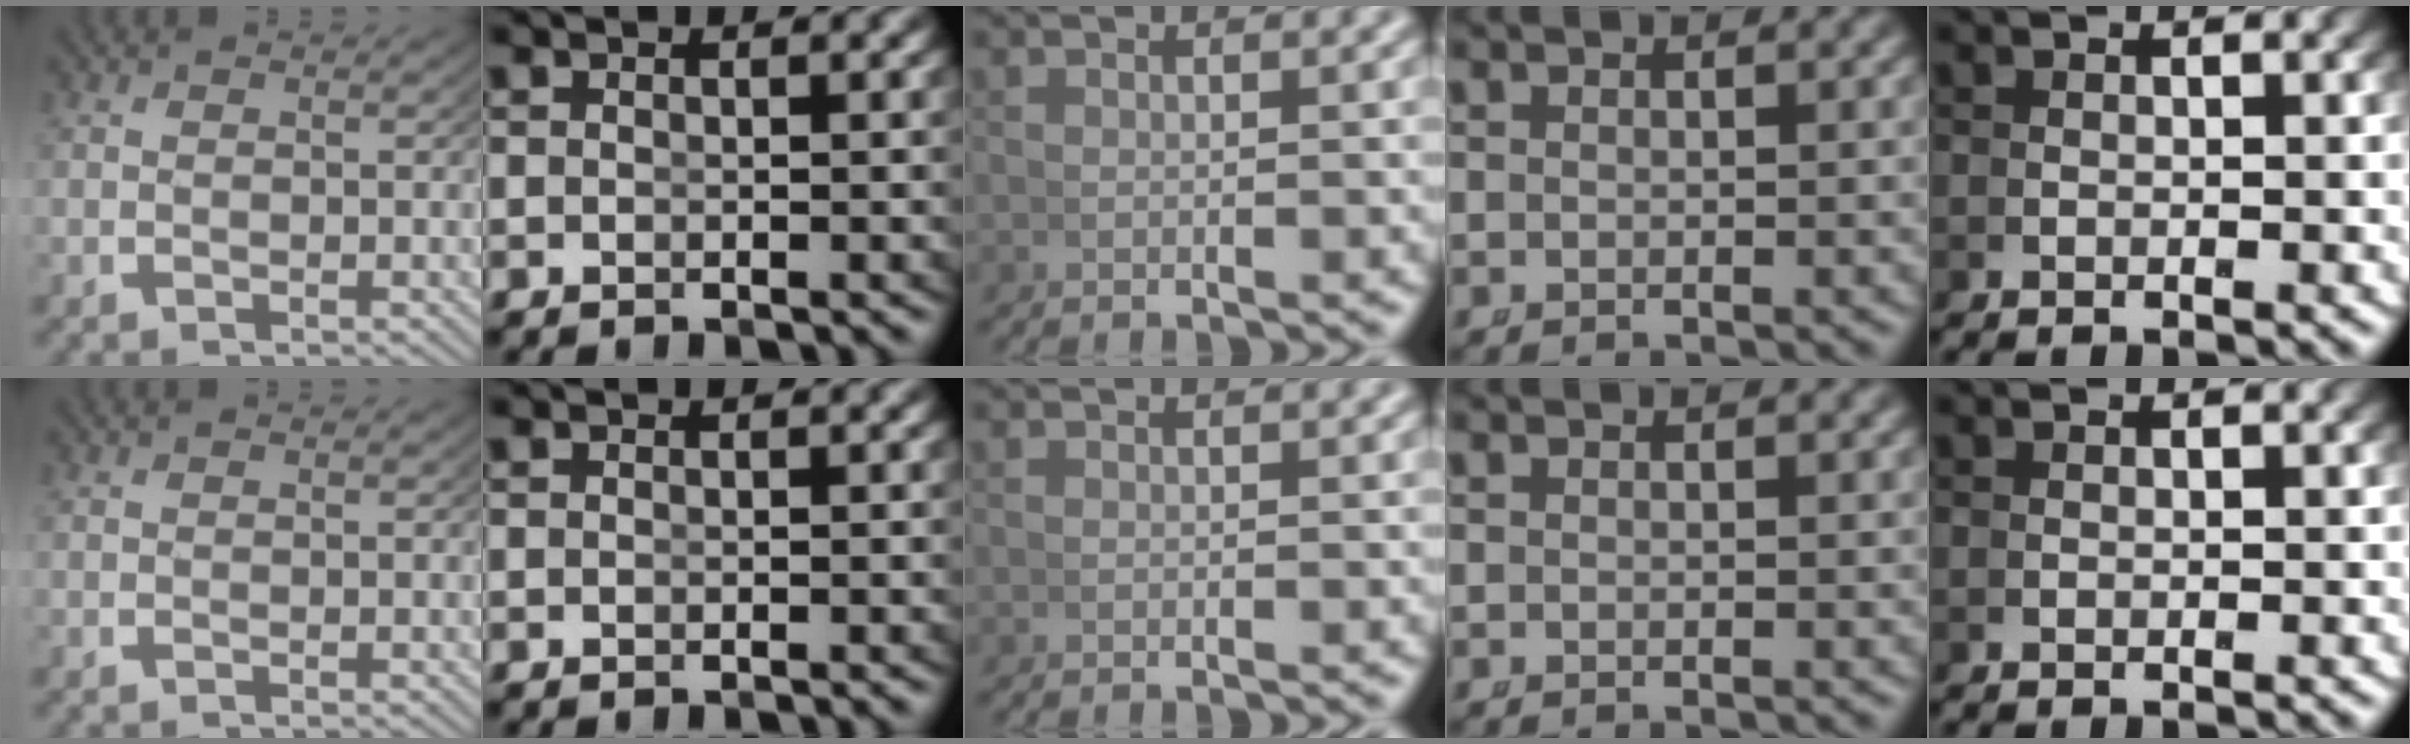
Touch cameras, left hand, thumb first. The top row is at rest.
{}